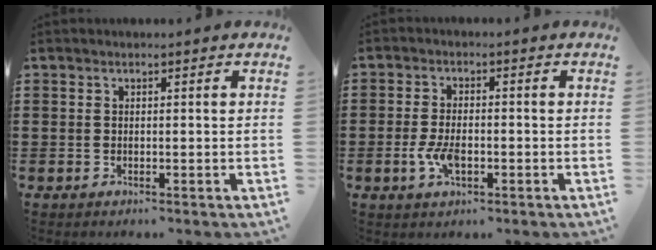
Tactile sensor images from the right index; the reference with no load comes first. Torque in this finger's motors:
{"motor_torque": [2.14, 0.00, 0.53, 0.12]}